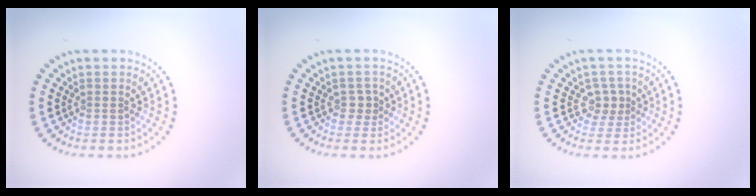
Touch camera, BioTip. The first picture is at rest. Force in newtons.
{"total": 1.0, "press": 0.8, "slide": 0.5}
{"total": 2.0, "press": 1.5, "slide": 1.2}